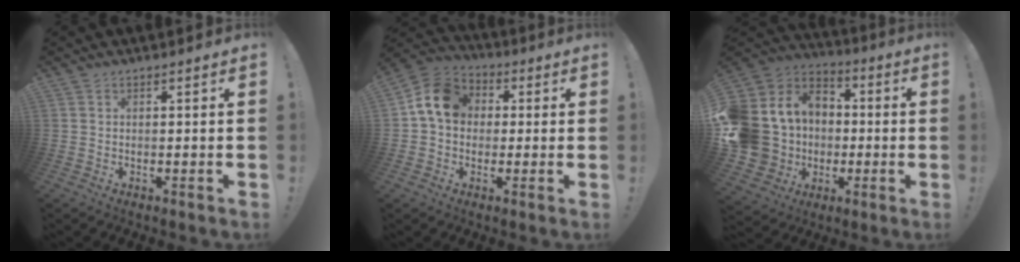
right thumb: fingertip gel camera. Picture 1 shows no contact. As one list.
[{"total": 12.4, "force": [2.3, 10.1, 6.8], "torque": [-0.093, 0.013, 0.052]}, {"total": 18.6, "force": [-1.9, 16.6, 8.2], "torque": [-0.171, 0.010, 0.011]}]